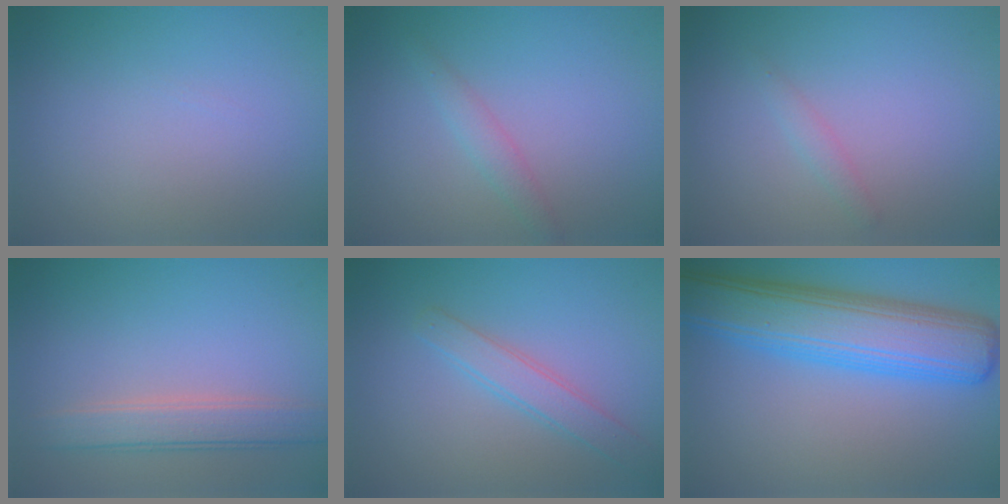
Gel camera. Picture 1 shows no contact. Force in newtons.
{"total": 1.5, "press": 1.5, "slide": 0.1}
{"total": 0.9, "press": 0.9, "slide": 0.0}
{"total": 3.3, "press": 3.3, "slide": 0.3}
{"total": 2.5, "press": 2.5, "slide": 0.1}
{"total": 9.3, "press": 9.3, "slide": 0.2}